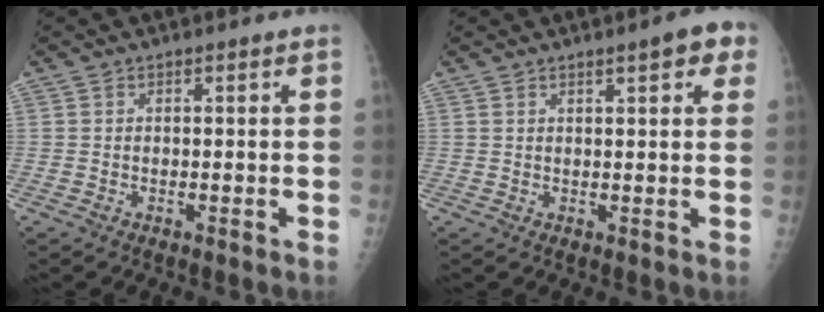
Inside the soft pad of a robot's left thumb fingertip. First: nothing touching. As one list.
[{"total": 5.1, "force": [2.7, 1.3, 4.2], "torque": [-0.040, -0.002, 0.029]}]